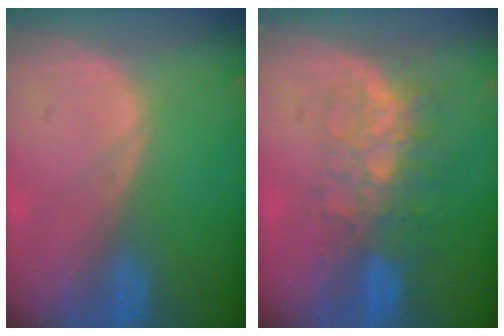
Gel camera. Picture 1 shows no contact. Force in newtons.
{"total": 8.2, "press": 7.0, "slide": 4.1}